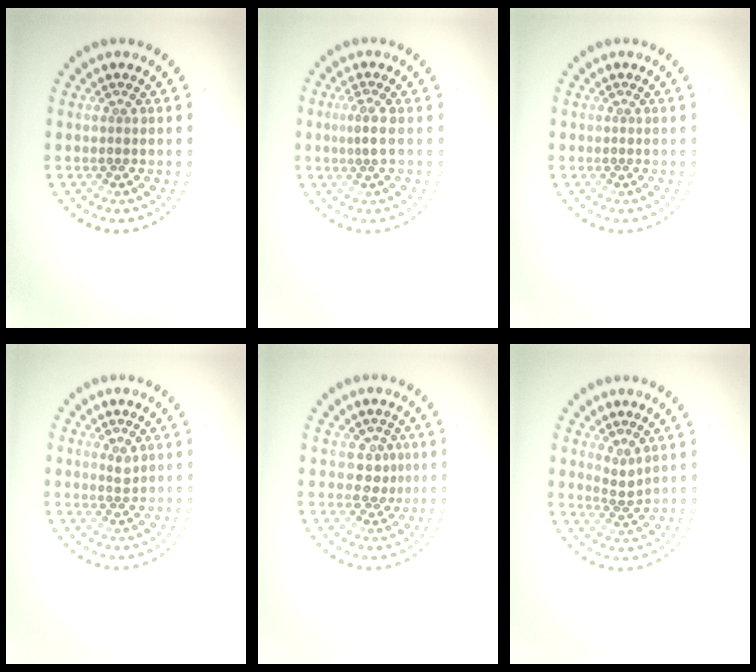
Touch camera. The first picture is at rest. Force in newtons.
{"total": 1.7, "press": 1.3, "slide": 1.1}
{"total": 0.0}
{"total": 0.9, "press": 0.7, "slide": 0.5}
{"total": 1.9, "press": 1.4, "slide": 1.3}
{"total": 1.5, "press": 1.1, "slide": 1.1}